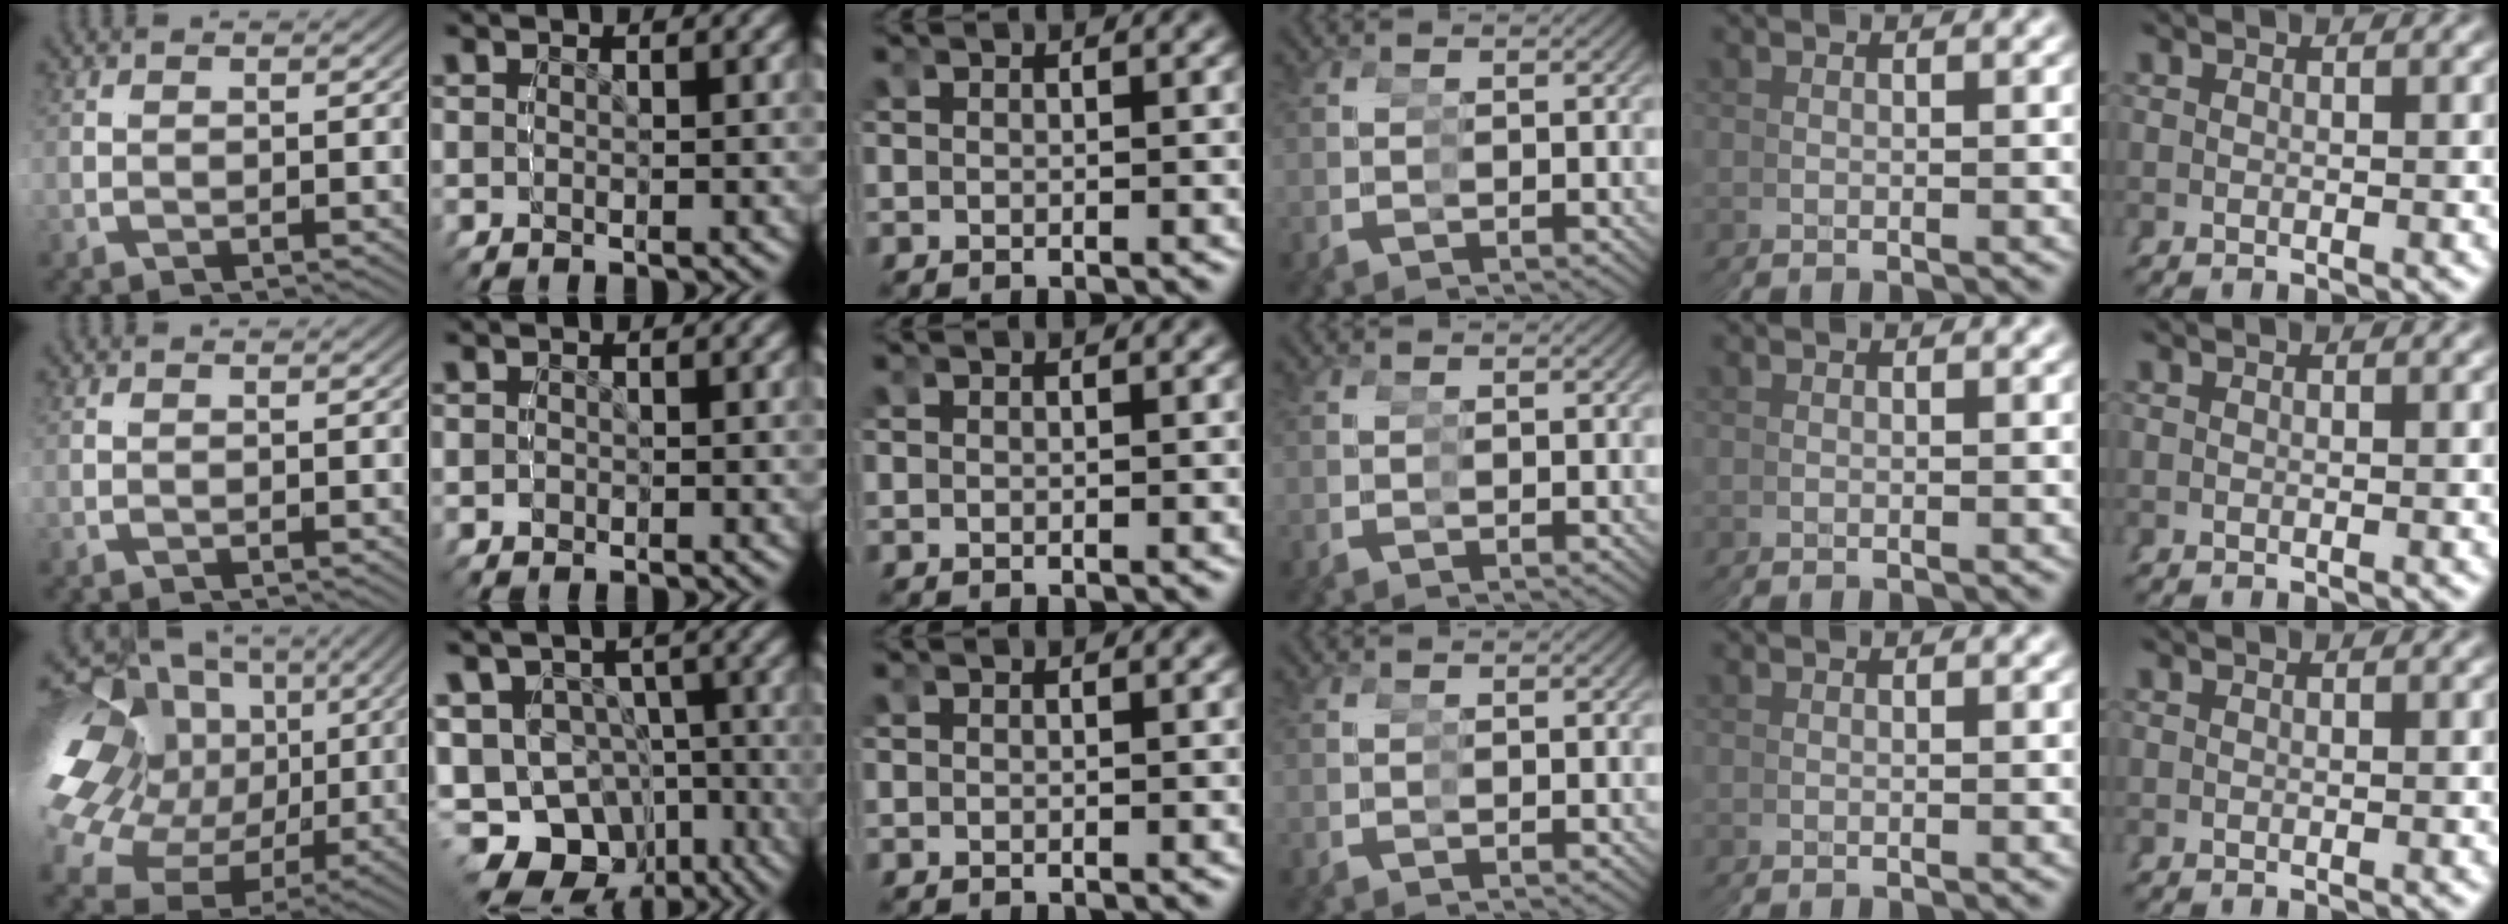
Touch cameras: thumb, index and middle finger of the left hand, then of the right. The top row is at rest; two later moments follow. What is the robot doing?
{"motion": "grasp_and_lifting", "object": "cup"}